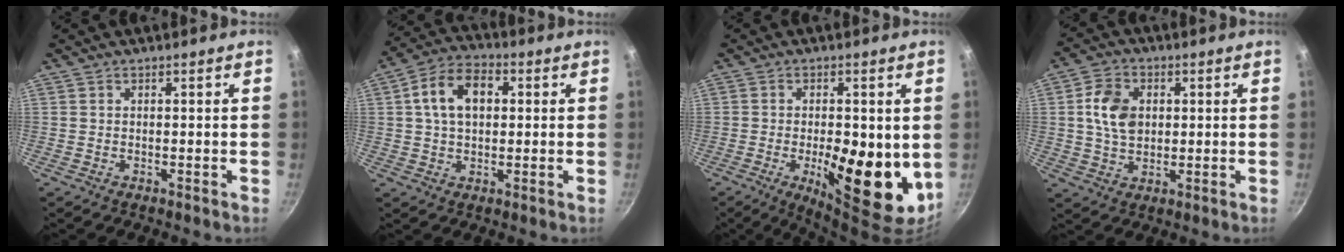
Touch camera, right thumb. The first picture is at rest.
{"total": 10.8, "force": [2.0, 7.2, 7.9], "torque": [-0.117, 0.021, 0.023]}
{"total": 14.5, "force": [-2.1, 5.8, 13.1], "torque": [-0.173, -0.007, -0.022]}
{"total": 8.8, "force": [1.3, 6.3, 6.0], "torque": [-0.095, 0.006, 0.021]}